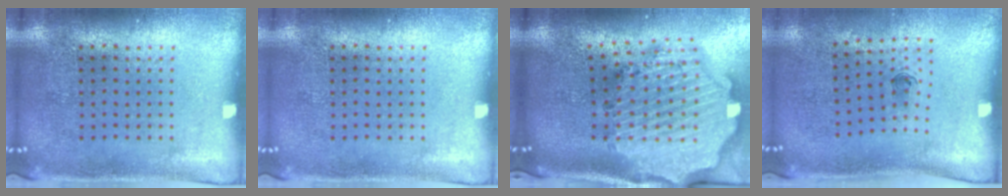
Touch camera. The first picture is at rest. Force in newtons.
{"total": 0.0}
{"total": 3.9, "press": 3.3, "slide": 2.2}
{"total": 0.6, "press": 0.3, "slide": 0.5}